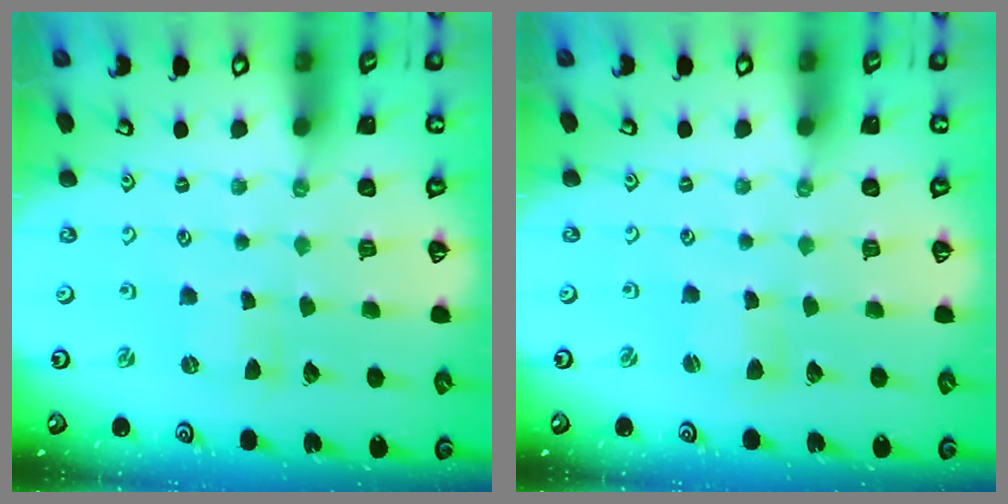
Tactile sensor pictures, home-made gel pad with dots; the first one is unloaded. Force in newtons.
{"total": 1.7, "press": 1.7, "slide": 0.4}